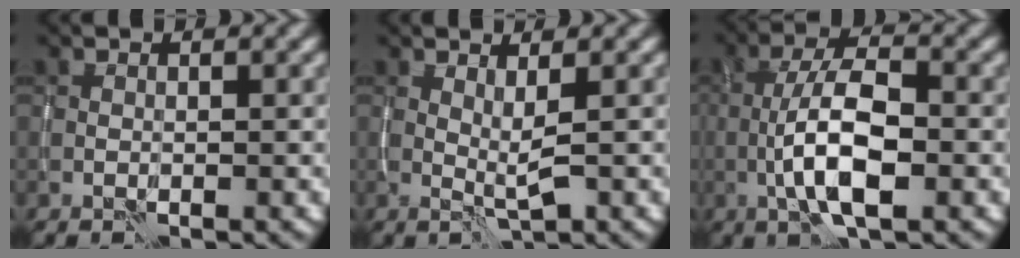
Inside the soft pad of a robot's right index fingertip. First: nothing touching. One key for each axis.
{"total": 1.6, "fx": 0.7, "fy": 0.1, "fz": 1.5, "tx": -0.031, "ty": -0.005, "tz": 0.014}
{"total": 6.5, "fx": -1.8, "fy": 2.2, "fz": 5.9, "tx": -0.109, "ty": 0.013, "tz": -0.039}